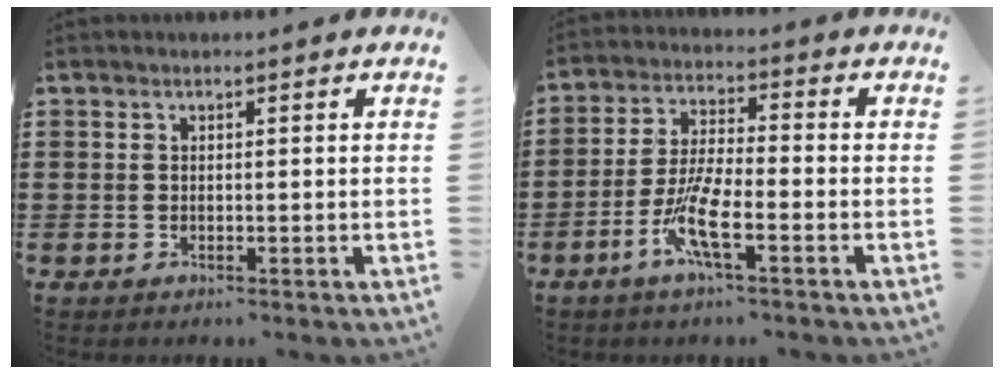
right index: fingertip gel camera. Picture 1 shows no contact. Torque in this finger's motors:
{"motor_torque": [1.09, 1.05, 0.31, 0.12]}